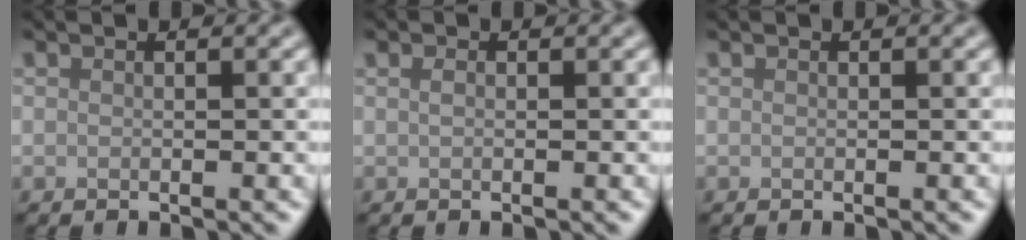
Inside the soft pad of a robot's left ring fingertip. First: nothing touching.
{"total": 0.6, "force": [0.1, 0.4, 0.4], "torque": [-0.011, 0.001, 0.003]}
{"total": 0.0}